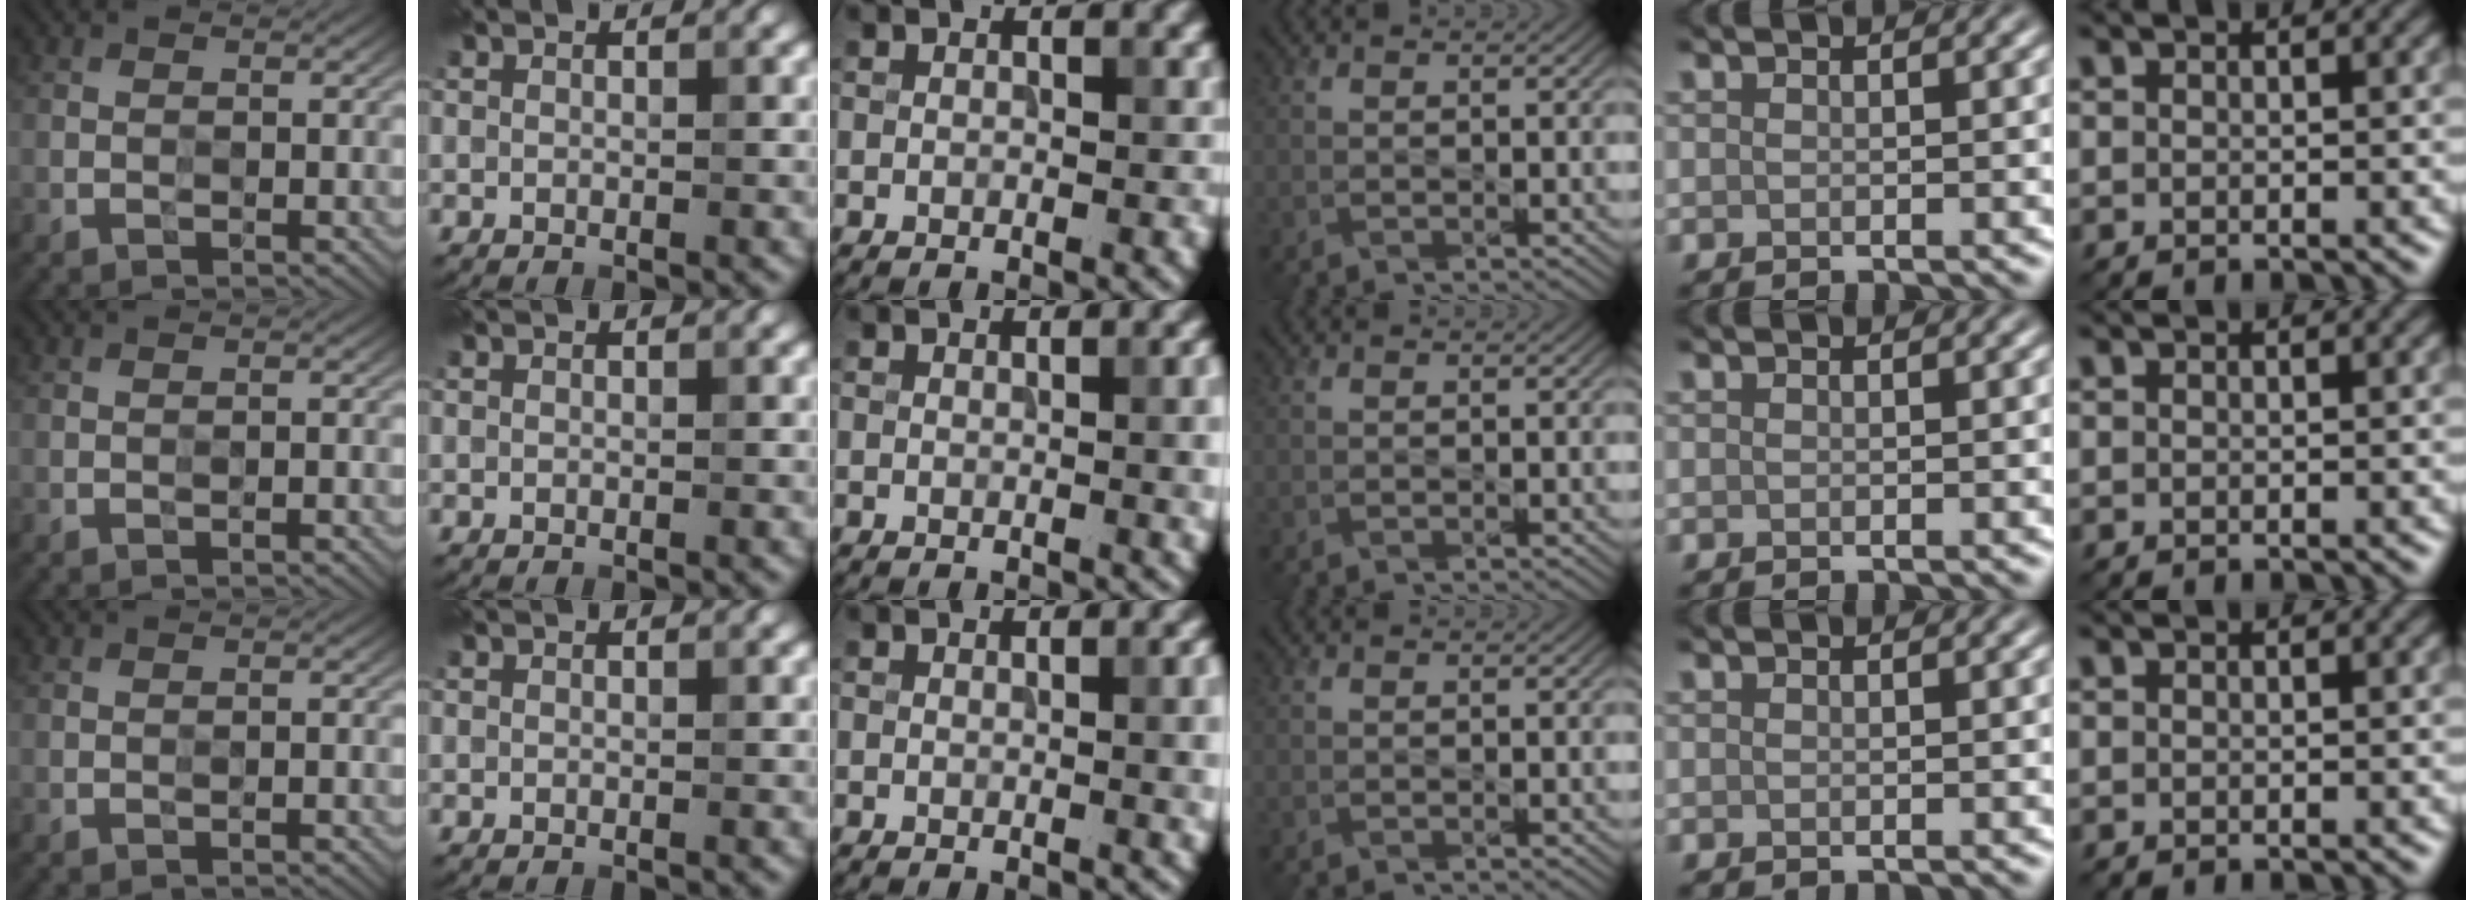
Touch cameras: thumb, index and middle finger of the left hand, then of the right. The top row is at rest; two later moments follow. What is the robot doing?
{"motion": "press", "object": "grip strengthener"}